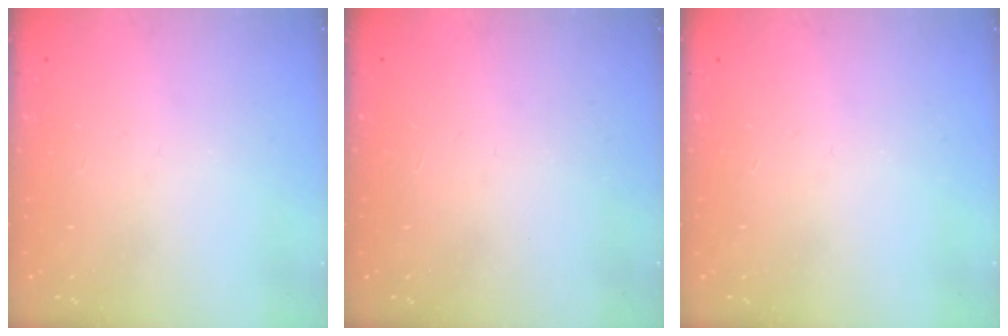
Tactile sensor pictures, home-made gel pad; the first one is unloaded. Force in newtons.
{"total": 1.6, "press": 1.5, "slide": 0.1}
{"total": 0.0}